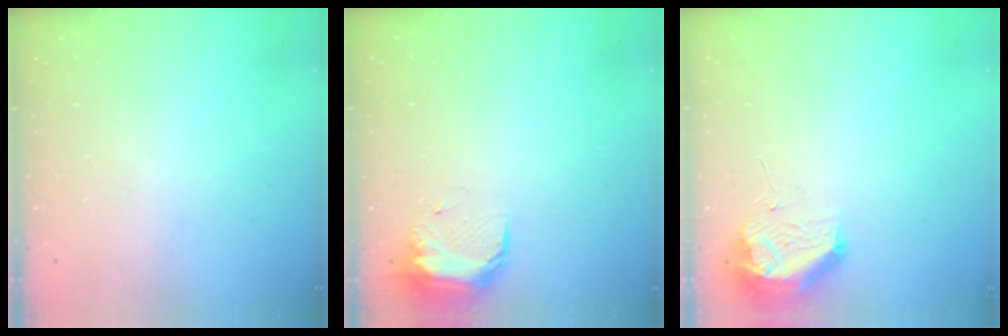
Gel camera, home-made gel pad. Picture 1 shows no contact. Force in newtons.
{"total": 9.1, "press": 9.0, "slide": 1.5}
{"total": 9.0, "press": 8.9, "slide": 1.1}